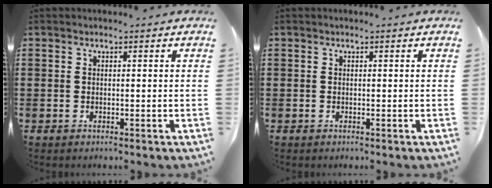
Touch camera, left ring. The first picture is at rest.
{"total": 0.0}